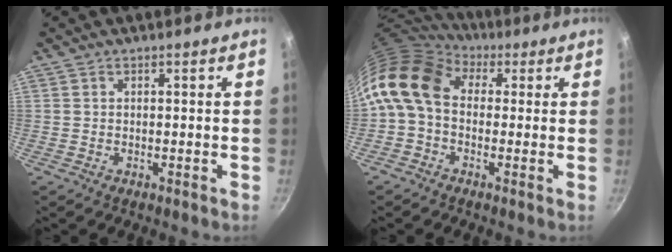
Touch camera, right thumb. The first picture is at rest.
{"total": 12.6, "force": [1.9, 9.1, 8.4], "torque": [-0.151, 0.021, 0.012]}